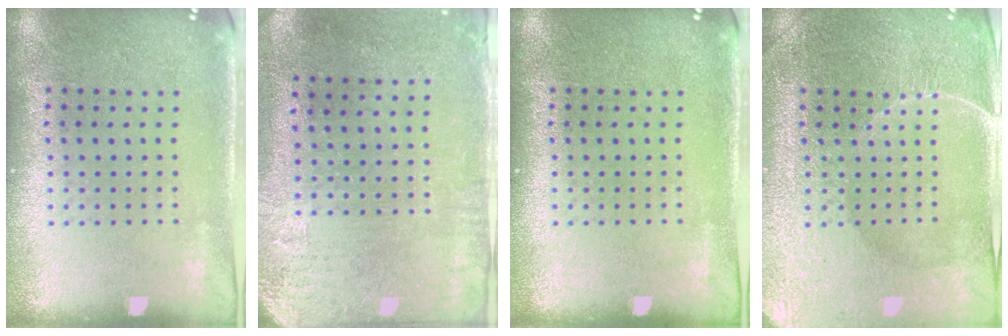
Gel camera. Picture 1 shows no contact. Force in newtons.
{"total": 3.3, "press": 2.6, "slide": 2.0}
{"total": 0.0}
{"total": 3.9, "press": 3.8, "slide": 0.8}